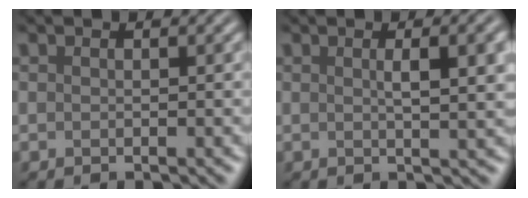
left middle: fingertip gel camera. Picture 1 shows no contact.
{"total": 4.0, "force": [0.5, 0.5, 3.9], "torque": [-0.040, 0.001, 0.016]}